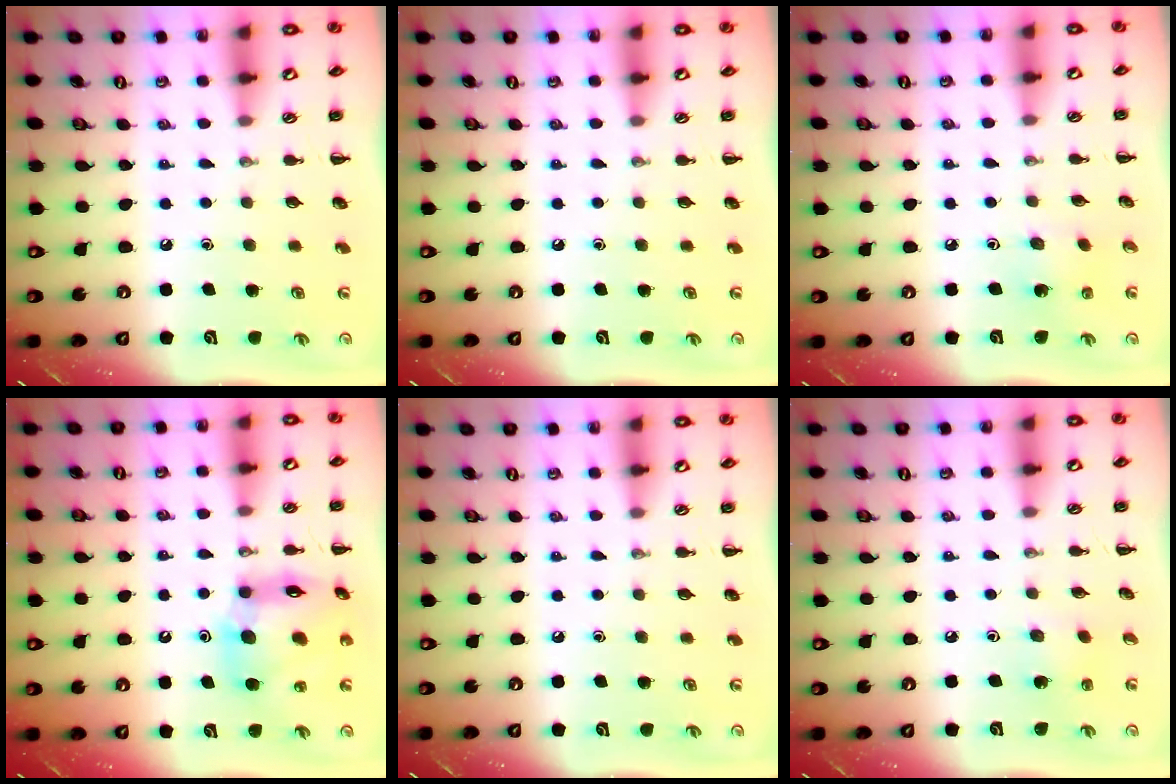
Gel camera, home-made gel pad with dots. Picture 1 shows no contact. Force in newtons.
{"total": 0.0}
{"total": 1.5, "press": 1.4, "slide": 0.4}
{"total": 12.0, "press": 11.6, "slide": 3.1}
{"total": 0.0}
{"total": 1.8, "press": 1.6, "slide": 0.6}